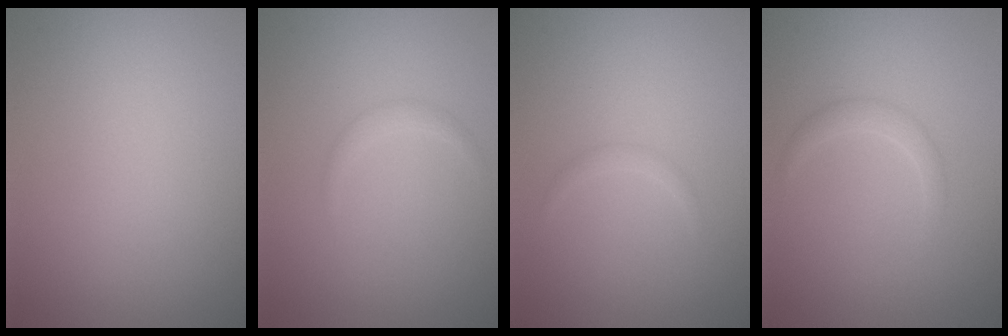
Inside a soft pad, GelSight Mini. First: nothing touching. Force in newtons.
{"total": 0.8, "press": 0.8, "slide": 0.0}
{"total": 0.7, "press": 0.7, "slide": 0.1}
{"total": 1.3, "press": 1.2, "slide": 0.1}